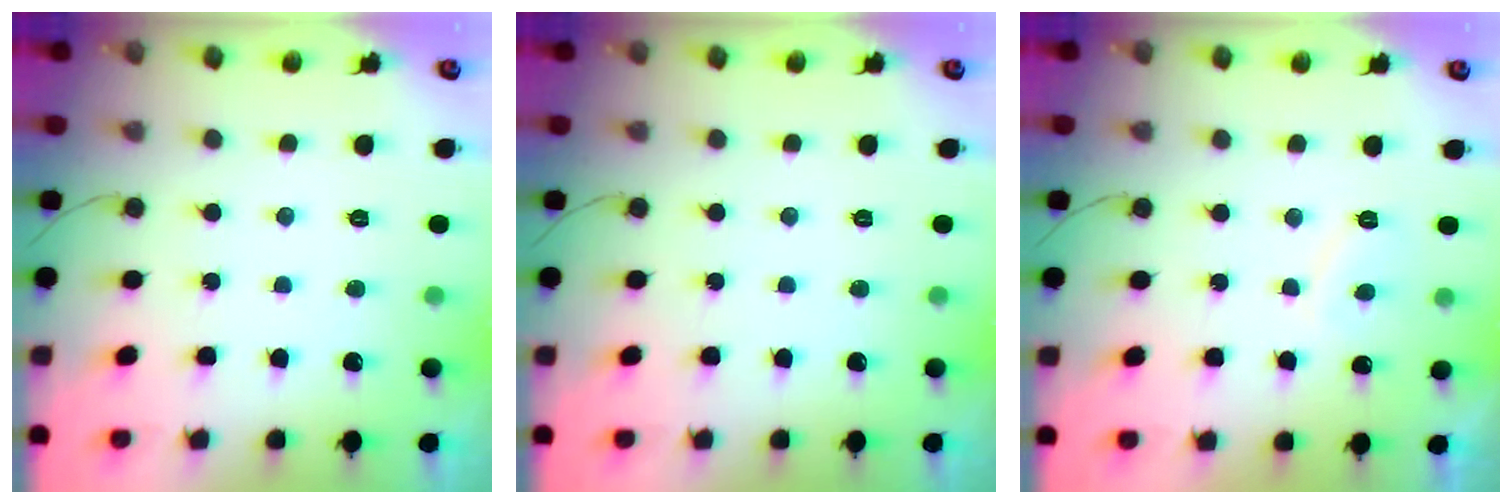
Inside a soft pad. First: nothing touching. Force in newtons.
{"total": 0.0}
{"total": 2.5, "press": 2.4, "slide": 0.8}